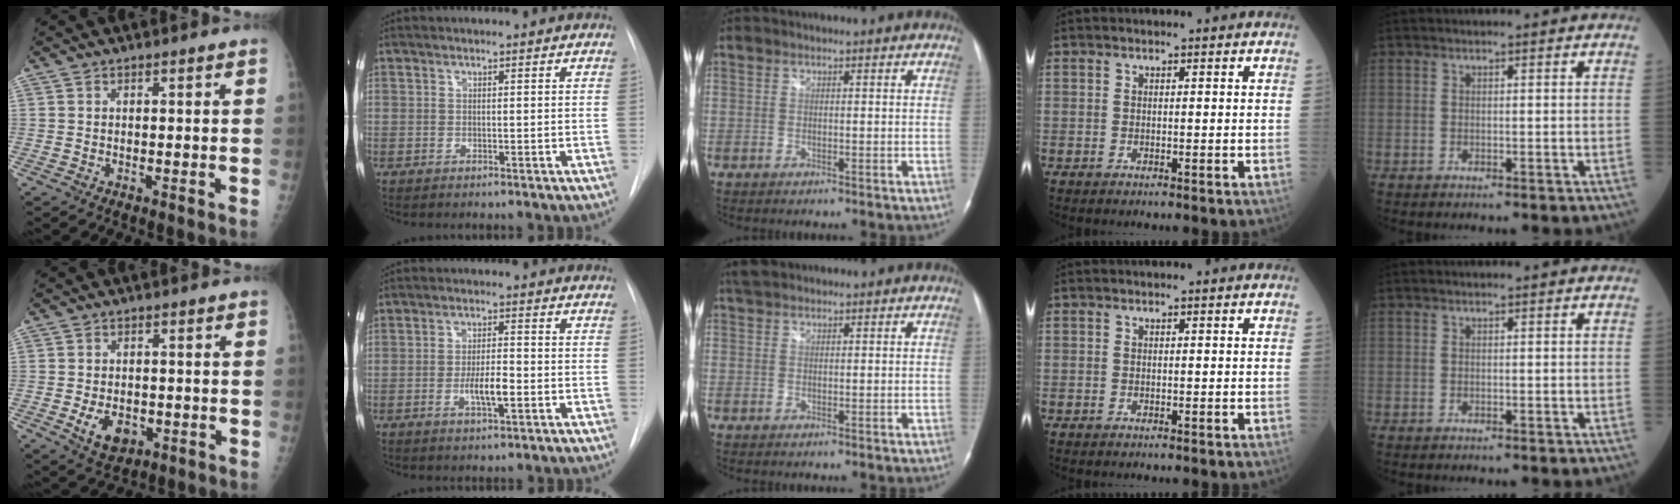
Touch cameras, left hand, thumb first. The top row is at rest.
{"thumb": {"total": 6.0, "force": [-1.7, 4.1, 4.0], "torque": [-0.054, -0.004, -0.017]}, "index": {"total": 4.7, "force": [-1.4, 1.0, 4.3], "torque": [-0.078, -0.004, -0.023]}, "middle": {"total": 2.6, "force": [2.2, 1.2, 0.9], "torque": [-0.021, 0.020, 0.038]}}